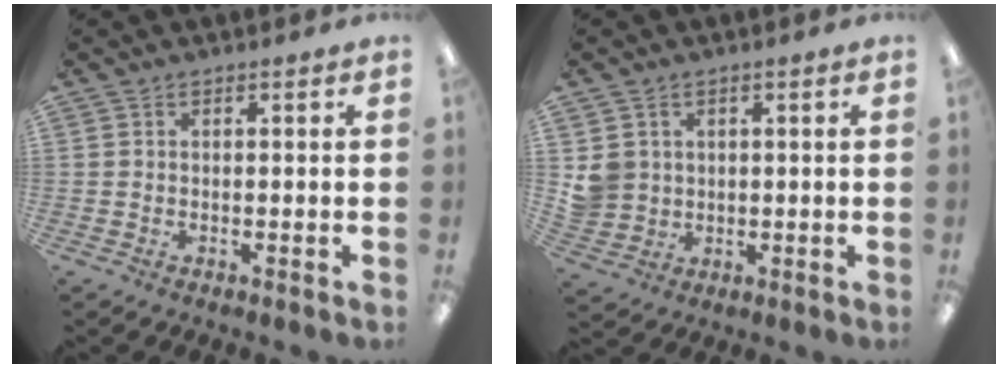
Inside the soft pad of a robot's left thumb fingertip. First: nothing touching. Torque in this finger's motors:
{"motor_torque": [0.63, 0.79, 0.37, -0.50, 0.02]}